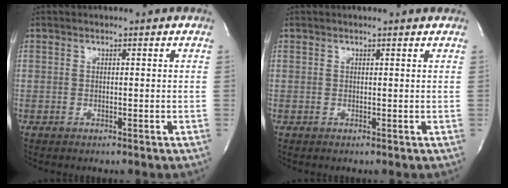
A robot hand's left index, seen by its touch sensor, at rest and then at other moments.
{"total": 1.3, "force": [1.2, -0.1, 0.3], "torque": [-0.014, 0.001, 0.013]}